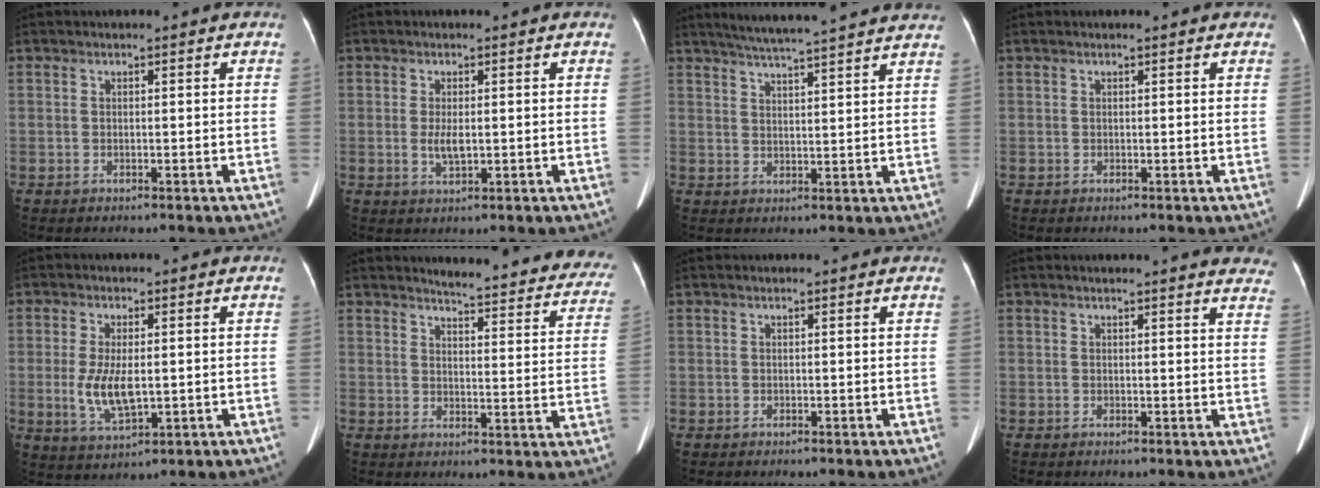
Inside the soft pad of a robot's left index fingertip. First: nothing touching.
{"total": 2.6, "force": [-0.1, 0.8, 2.5], "torque": [-0.052, -0.005, 0.001]}
{"total": 16.0, "force": [14.4, -0.3, 7.0], "torque": [-0.118, 0.011, 0.186]}
{"total": 1.1, "force": [0.9, 0.1, 0.5], "torque": [-0.007, 0.011, 0.009]}
{"total": 6.5, "force": [-0.4, 2.3, 6.0], "torque": [-0.129, -0.011, -0.001]}
{"total": 21.8, "force": [20.5, 3.0, 6.7], "torque": [-0.058, -0.085, 0.217]}
{"total": 0.7, "force": [0.7, 0.0, 0.2], "torque": [-0.005, 0.001, 0.006]}
{"total": 10.3, "force": [9.6, 1.4, 3.4], "torque": [-0.011, -0.025, 0.077]}